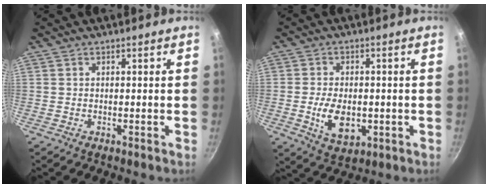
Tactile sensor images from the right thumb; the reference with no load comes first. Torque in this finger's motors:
{"motor_torque": [-0.23, 0.55, -0.12, 0.18, 0.08]}